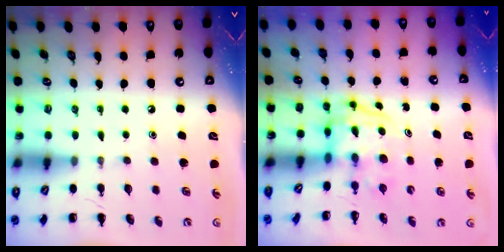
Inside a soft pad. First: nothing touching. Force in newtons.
{"total": 3.9, "press": 3.8, "slide": 0.6}